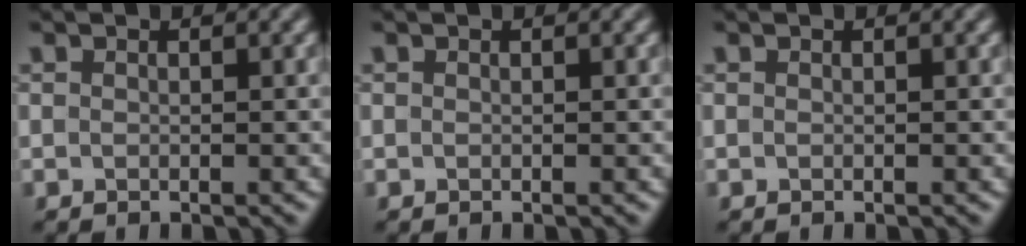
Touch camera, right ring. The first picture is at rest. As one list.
[{"total": 0.0}, {"total": 0.0}]